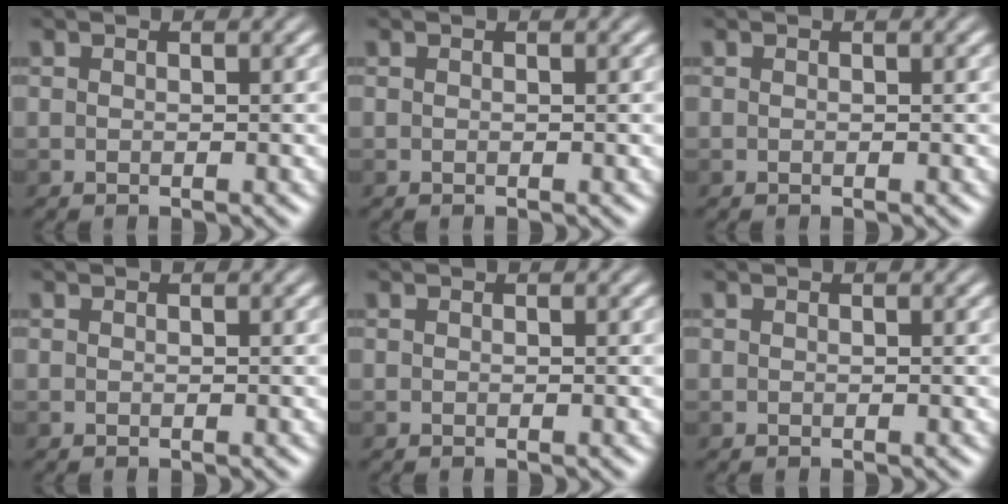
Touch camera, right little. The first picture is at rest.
{"total": 0.0}
{"total": 0.0}
{"total": 0.0}
{"total": 0.0}
{"total": 0.0}